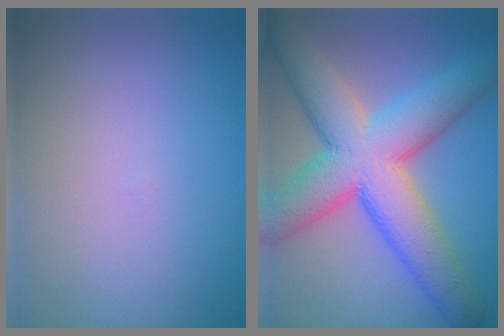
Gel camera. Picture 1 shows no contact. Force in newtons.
{"total": 11.4, "press": 11.4, "slide": 0.7}